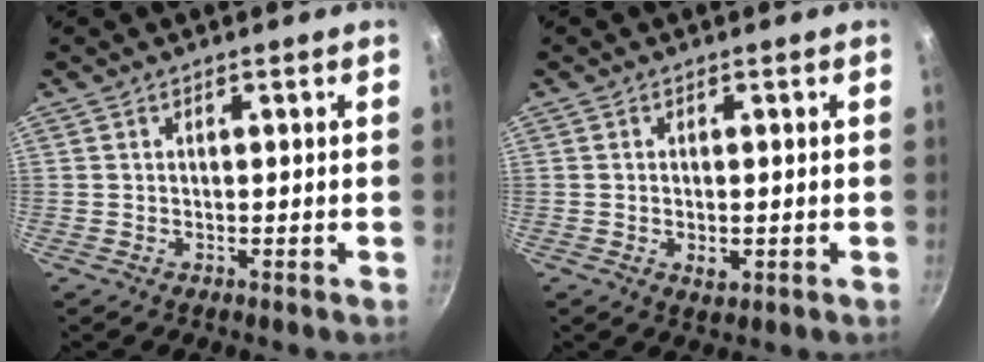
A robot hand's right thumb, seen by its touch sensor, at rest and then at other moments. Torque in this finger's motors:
{"motor_torque": [-0.66, 0.17, -0.03, 0.60, -0.05]}